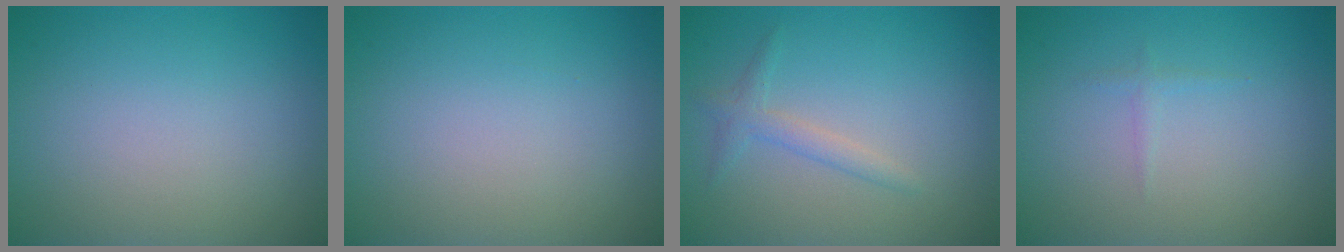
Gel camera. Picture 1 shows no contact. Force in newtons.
{"total": 0.0}
{"total": 1.6, "press": 1.6, "slide": 0.1}
{"total": 0.6, "press": 0.6, "slide": 0.1}